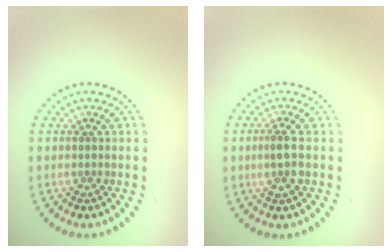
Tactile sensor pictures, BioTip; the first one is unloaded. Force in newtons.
{"total": 2.1, "press": 2.0, "slide": 0.8}